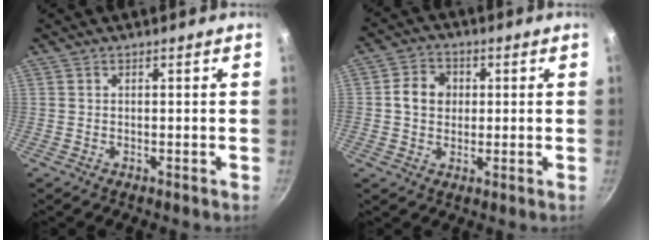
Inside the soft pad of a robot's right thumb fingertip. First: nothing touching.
{"total": 6.3, "force": [0.7, 5.4, 3.0], "torque": [-0.026, 0.007, 0.002]}